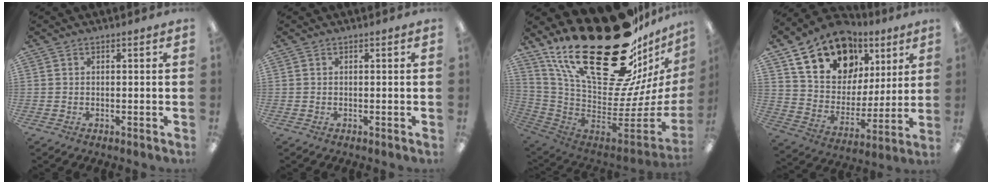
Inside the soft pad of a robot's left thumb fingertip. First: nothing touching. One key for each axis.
{"total": 0.0}
{"total": 40.6, "fx": 23.7, "fy": 18.1, "fz": 27.5, "tx": -0.411, "ty": -0.181, "tz": 0.466}
{"total": 20.0, "fx": 11.5, "fy": 13.7, "fz": 8.9, "tx": -0.153, "ty": -0.046, "tz": 0.215}